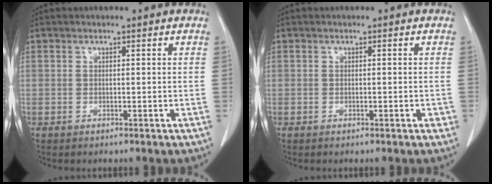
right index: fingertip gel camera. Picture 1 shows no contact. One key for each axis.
{"total": 1.3, "fx": -0.3, "fy": 0.6, "fz": 1.1, "tx": -0.025, "ty": 0.004, "tz": 0.000}